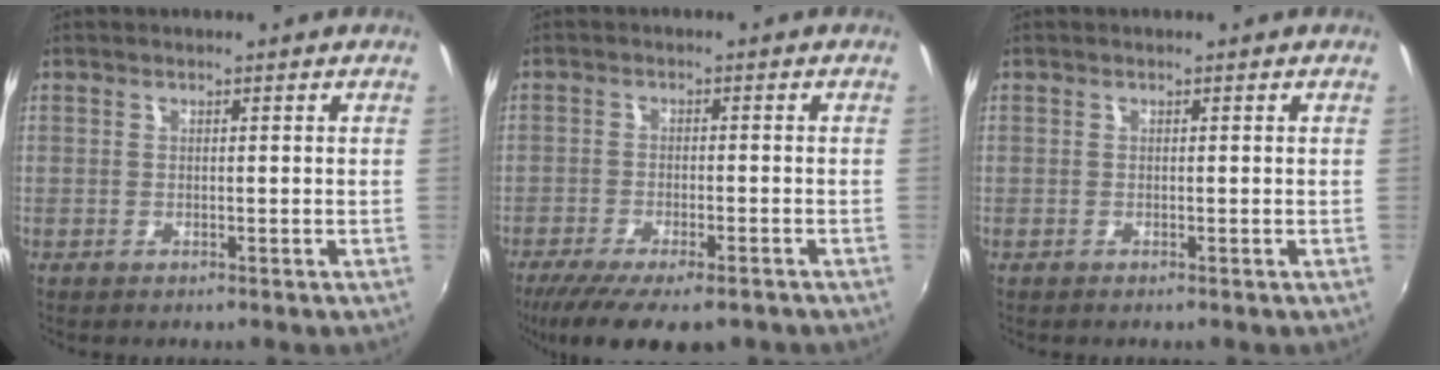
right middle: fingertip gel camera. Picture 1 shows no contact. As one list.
[{"total": 12.6, "force": [-9.4, 3.6, 7.5], "torque": [-0.162, -0.048, -0.153]}, {"total": 0.0}]